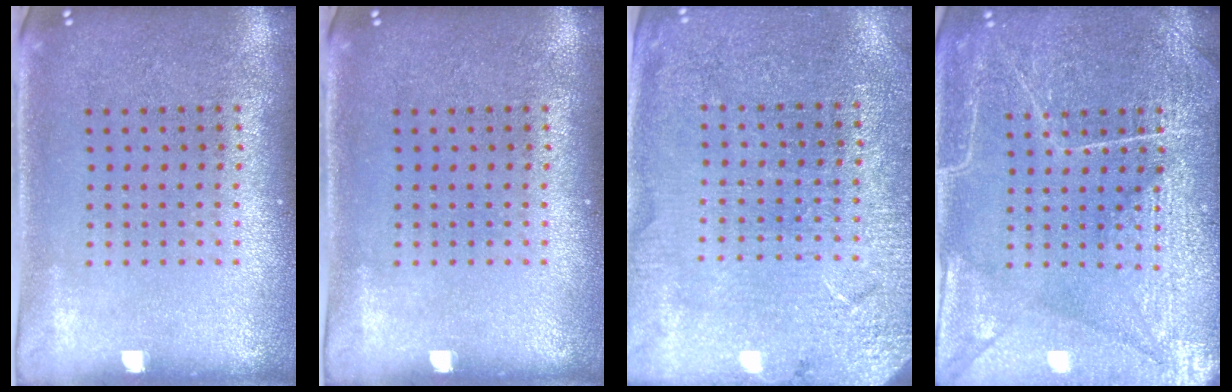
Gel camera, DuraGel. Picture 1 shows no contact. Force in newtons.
{"total": 0.0}
{"total": 2.8, "press": 2.8, "slide": 0.1}
{"total": 5.9, "press": 5.9, "slide": 0.7}